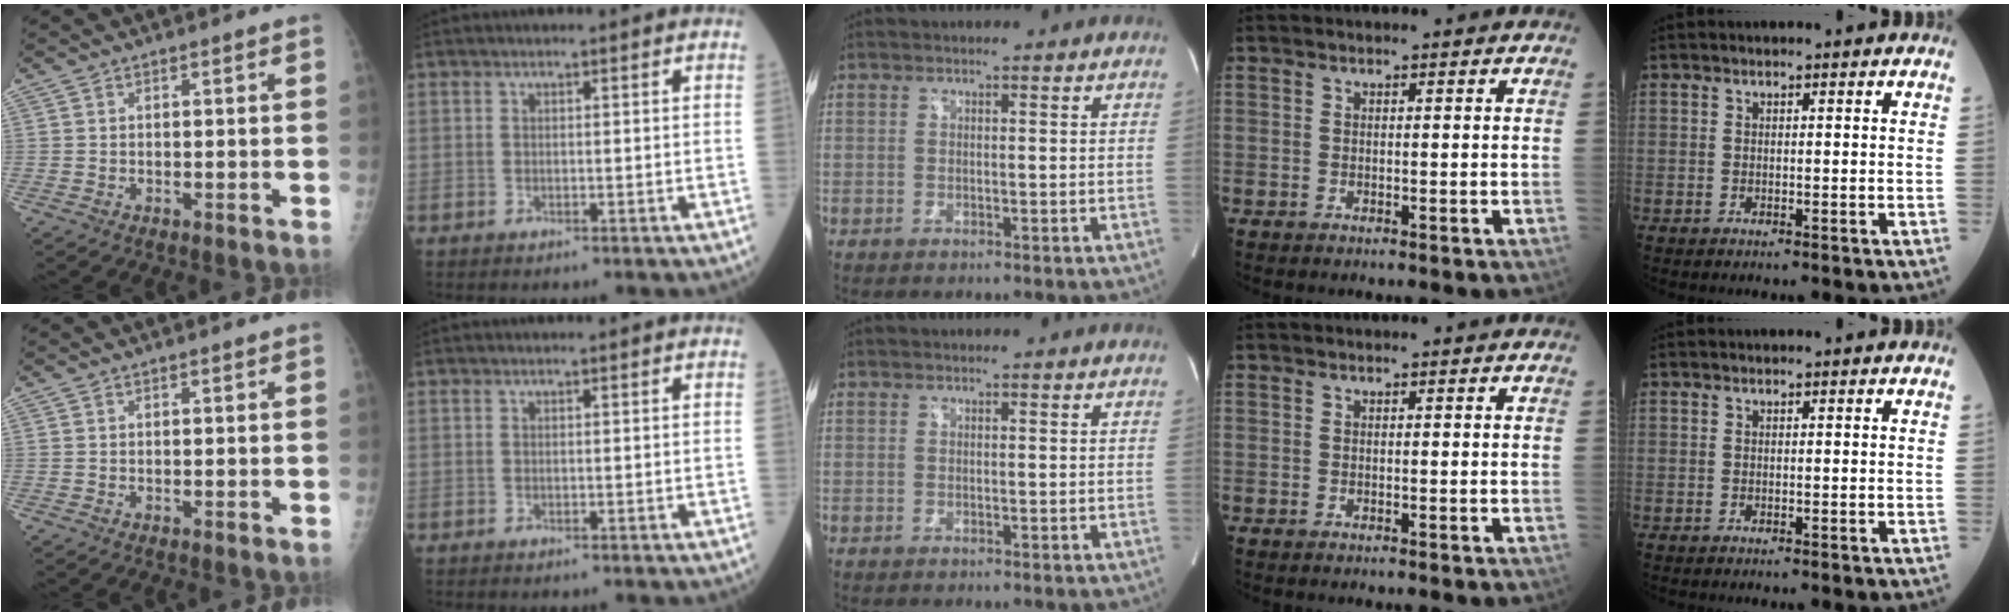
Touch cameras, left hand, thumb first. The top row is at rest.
{}